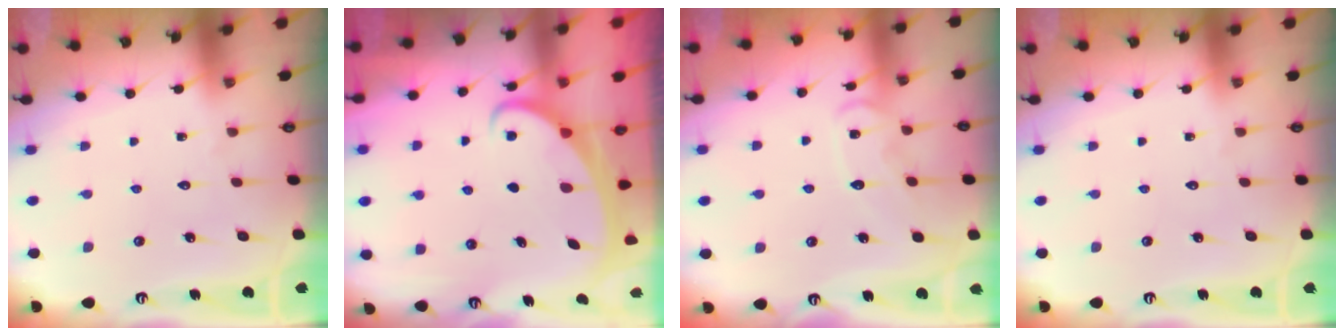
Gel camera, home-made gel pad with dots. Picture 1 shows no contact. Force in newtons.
{"total": 2.2, "press": 2.2, "slide": 0.3}
{"total": 9.6, "press": 9.6, "slide": 0.7}
{"total": 0.0}